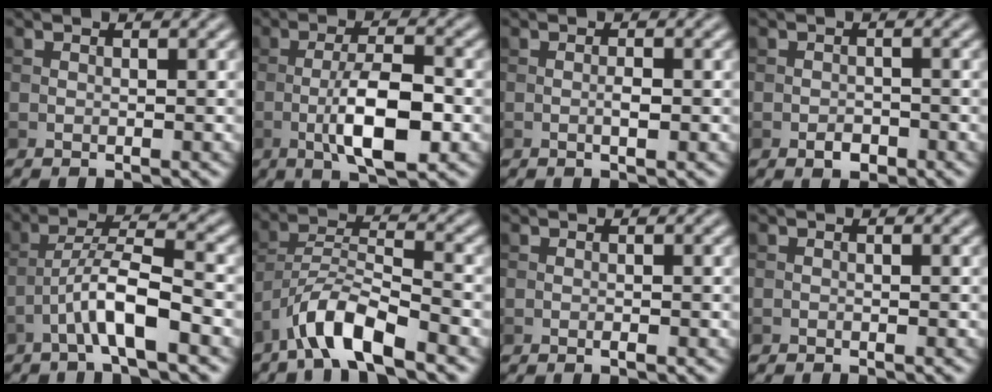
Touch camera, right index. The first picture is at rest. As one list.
[{"total": 6.9, "force": [-1.9, 2.1, 6.3], "torque": [-0.111, 0.002, -0.035]}, {"total": 1.2, "force": [-0.3, 0.3, 1.1], "torque": [-0.020, -0.001, -0.005]}, {"total": 1.5, "force": [-0.9, 0.9, 0.9], "torque": [-0.012, 0.001, -0.018]}, {"total": 5.4, "force": [-2.6, 0.9, 4.7], "torque": [-0.085, 0.017, -0.050]}, {"total": 6.2, "force": [-4.4, 1.4, 4.1], "torque": [-0.073, 0.007, -0.085]}, {"total": 0.6, "force": [-0.3, 0.1, 0.5], "torque": [-0.008, -0.001, -0.004]}, {"total": 0.0}]